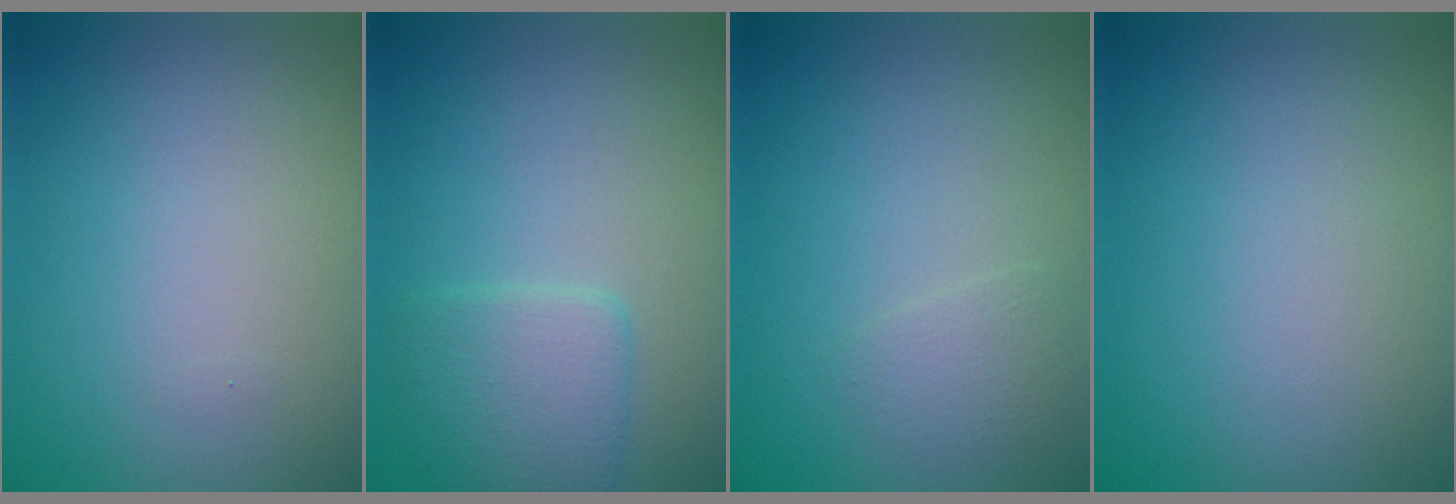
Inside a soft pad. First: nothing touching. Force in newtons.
{"total": 2.8, "press": 2.8, "slide": 0.1}
{"total": 1.3, "press": 1.2, "slide": 0.0}
{"total": 0.0}